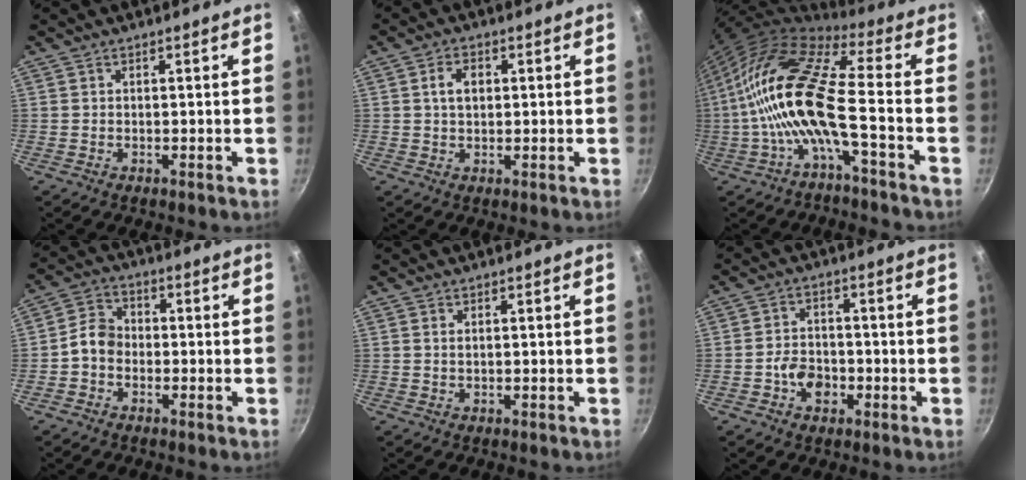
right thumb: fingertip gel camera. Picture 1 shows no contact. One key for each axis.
{"total": 4.2, "fx": 0.9, "fy": 2.8, "fz": 3.0, "tx": -0.037, "ty": 0.004, "tz": 0.013}
{"total": 16.7, "fx": -2.7, "fy": 4.1, "fz": 16.0, "tx": -0.314, "ty": 0.040, "tz": -0.065}
{"total": 5.3, "fx": -1.4, "fy": 4.3, "fz": 2.9, "tx": -0.033, "ty": 0.026, "tz": -0.040}
{"total": 0.9, "fx": 0.4, "fy": 0.4, "fz": 0.7, "tx": -0.013, "ty": 0.001, "tz": 0.008}
{"total": 5.8, "fx": -2.0, "fy": 4.2, "fz": 3.5, "tx": -0.044, "ty": 0.018, "tz": -0.040}